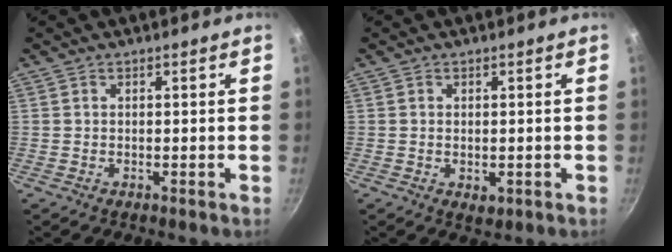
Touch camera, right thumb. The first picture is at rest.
{"total": 1.9, "force": [-0.4, 1.2, 1.4], "torque": [-0.017, -0.002, -0.003]}